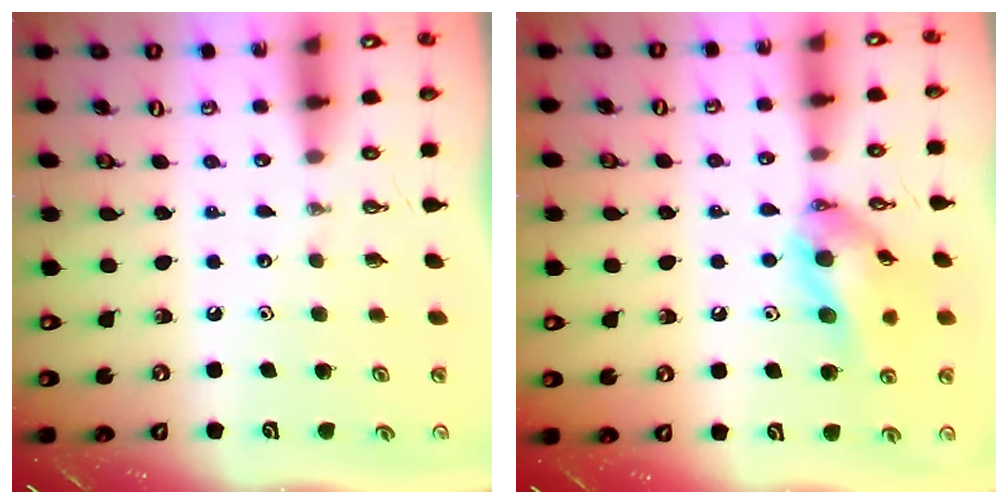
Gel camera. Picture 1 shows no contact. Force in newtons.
{"total": 14.6, "press": 14.2, "slide": 3.2}